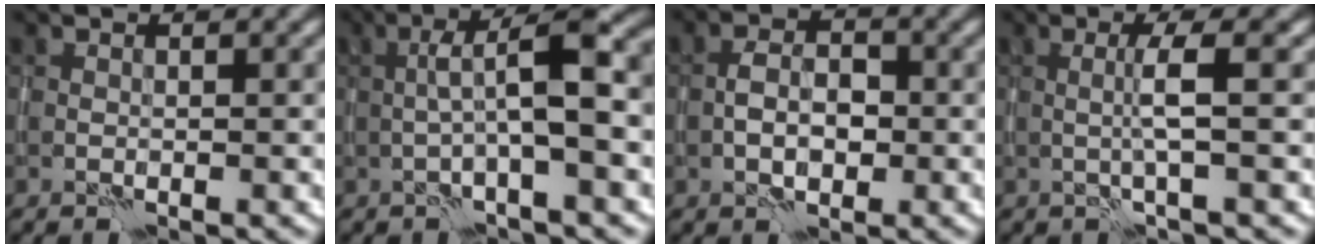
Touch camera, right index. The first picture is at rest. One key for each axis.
{"total": 8.1, "fx": 0.7, "fy": 1.9, "fz": 7.9, "tx": -0.122, "ty": 0.024, "tz": 0.005}
{"total": 3.4, "fx": -0.9, "fy": 2.0, "fz": 2.6, "tx": -0.042, "ty": 0.005, "tz": -0.018}
{"total": 2.5, "fx": -0.1, "fy": 0.1, "fz": 2.5, "tx": -0.049, "ty": 0.000, "tz": -0.003}